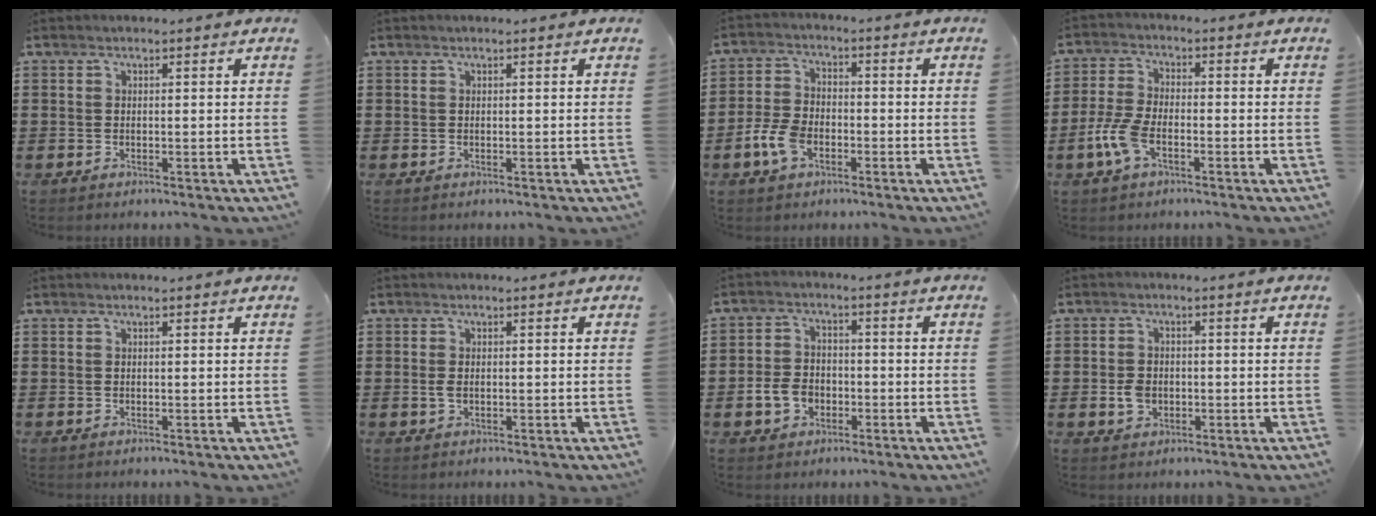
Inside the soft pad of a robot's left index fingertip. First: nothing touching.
{"total": 0.0}
{"total": 6.0, "force": [-2.5, 3.4, 4.2], "torque": [-0.105, 0.003, -0.053]}
{"total": 6.3, "force": [-2.5, 2.8, 5.1], "torque": [-0.118, -0.001, -0.049]}
{"total": 0.0}
{"total": 1.3, "force": [-0.1, 0.7, 1.1], "torque": [-0.031, -0.001, -0.004]}
{"total": 4.9, "force": [-1.8, 3.7, 2.7], "torque": [-0.065, 0.004, -0.037]}
{"total": 3.0, "force": [-0.6, 2.3, 1.8], "torque": [-0.043, 0.001, -0.012]}